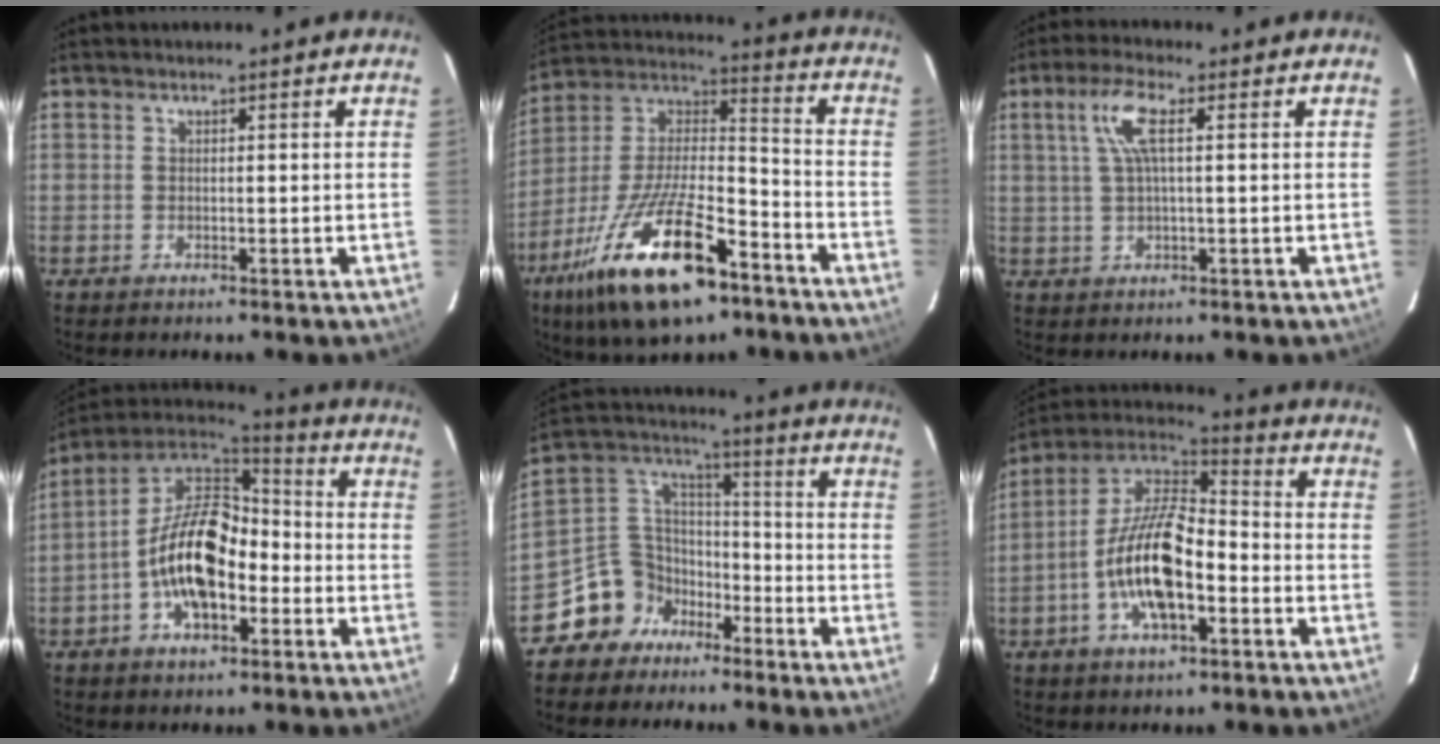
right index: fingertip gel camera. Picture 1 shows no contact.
{"total": 23.8, "force": [-13.7, 8.7, 17.4], "torque": [-0.337, -0.024, -0.236]}
{"total": 6.1, "force": [1.6, 1.1, 5.7], "torque": [-0.116, 0.008, 0.034]}
{"total": 15.3, "force": [-4.3, 8.3, 12.1], "torque": [-0.235, 0.018, -0.081]}
{"total": 10.5, "force": [-7.0, 7.7, 1.4], "torque": [-0.047, 0.061, -0.131]}
{"total": 15.2, "force": [-4.9, 6.2, 13.0], "torque": [-0.262, 0.004, -0.097]}